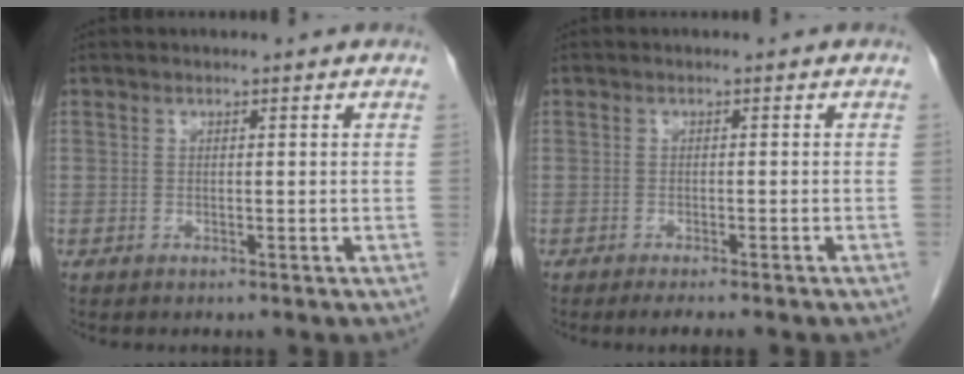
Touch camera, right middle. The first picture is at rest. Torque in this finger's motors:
{"motor_torque": [0.13, -0.01, 0.02, 0.03]}